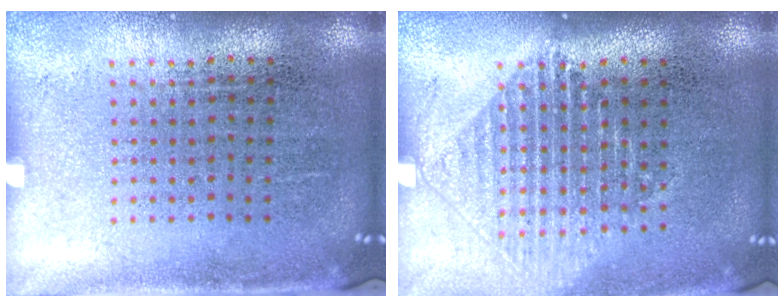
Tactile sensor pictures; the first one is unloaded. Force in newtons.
{"total": 1.3, "press": 1.3, "slide": 0.5}